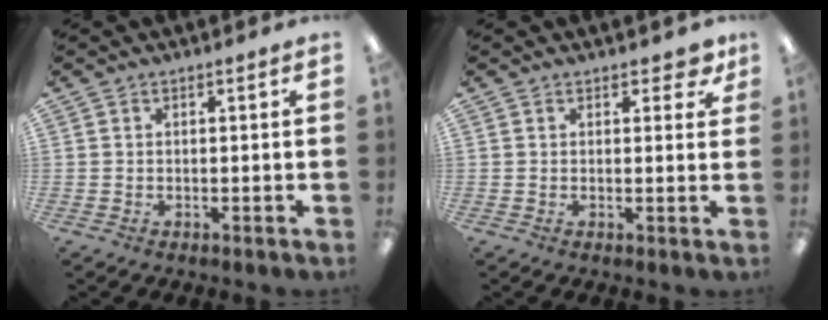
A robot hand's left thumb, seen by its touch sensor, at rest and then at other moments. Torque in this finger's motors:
{"motor_torque": [0.28, 0.17, 0.08, -0.09, -0.03]}